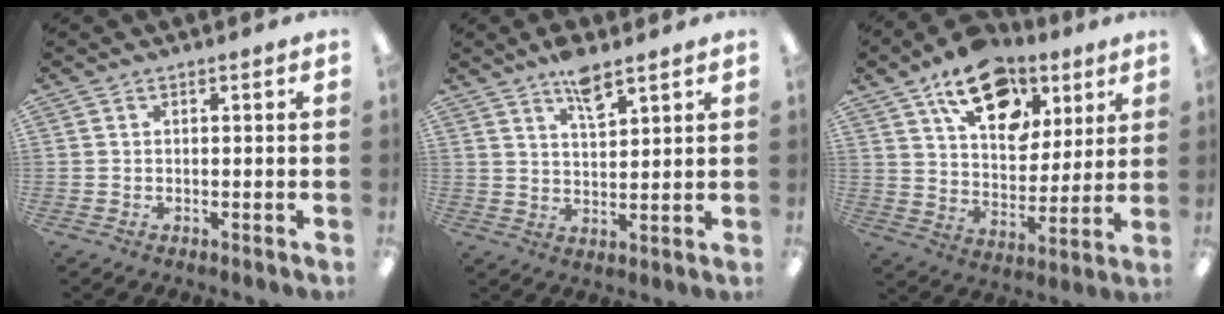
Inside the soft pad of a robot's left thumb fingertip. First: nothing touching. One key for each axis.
{"total": 6.8, "fx": 5.1, "fy": 2.0, "fz": 4.1, "tx": -0.062, "ty": -0.029, "tz": 0.084}
{"total": 17.0, "fx": 10.5, "fy": 9.9, "fz": 9.0, "tx": -0.133, "ty": -0.048, "tz": 0.185}